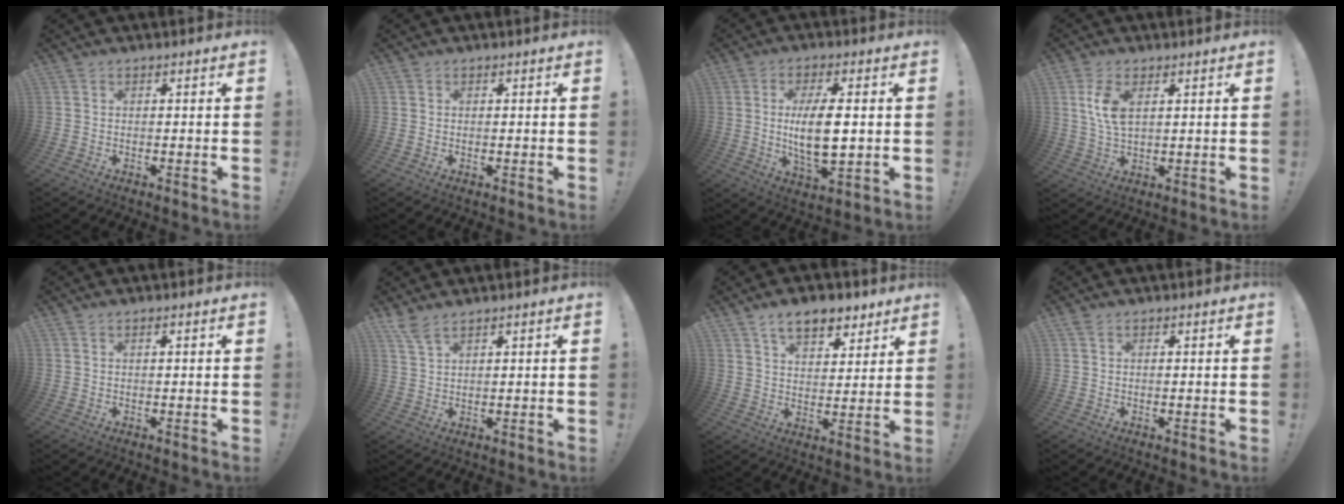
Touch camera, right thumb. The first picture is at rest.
{"total": 0.0}
{"total": 12.1, "force": [0.6, 4.6, 11.2], "torque": [-0.212, -0.018, 0.001]}
{"total": 7.4, "force": [2.6, 3.9, 5.8], "torque": [-0.112, -0.010, 0.042]}
{"total": 0.6, "force": [0.2, -0.1, 0.6], "torque": [-0.009, 0.000, 0.003]}
{"total": 4.3, "force": [3.4, 0.8, 2.5], "torque": [-0.056, -0.015, 0.063]}
{"total": 10.3, "force": [6.8, 5.5, 5.5], "torque": [-0.076, -0.029, 0.124]}
{"total": 0.7, "force": [0.5, 0.2, 0.5], "torque": [-0.009, -0.001, 0.009]}